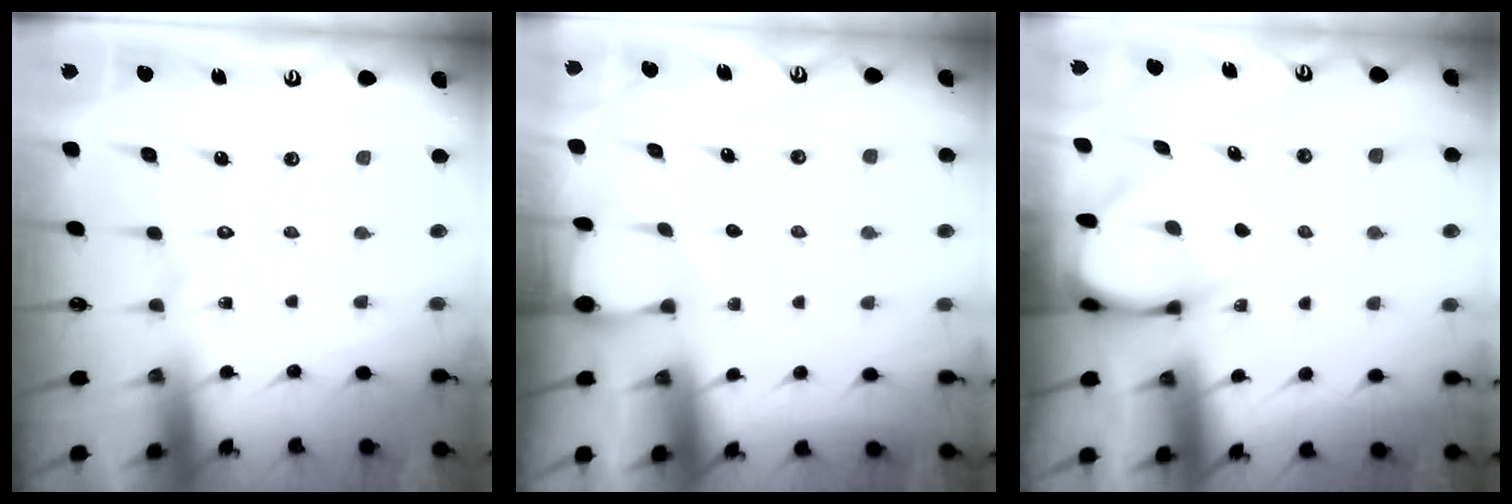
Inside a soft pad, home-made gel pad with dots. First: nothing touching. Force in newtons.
{"total": 1.6, "press": 1.5, "slide": 0.3}
{"total": 3.4, "press": 3.4, "slide": 0.3}